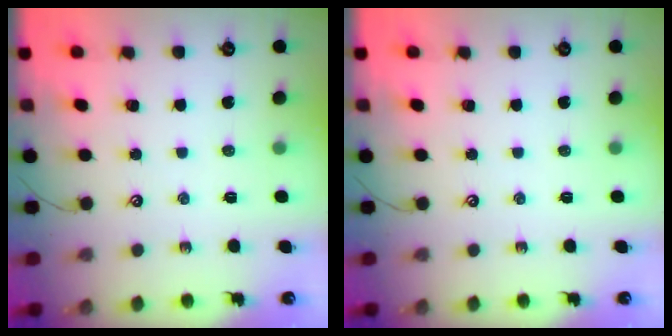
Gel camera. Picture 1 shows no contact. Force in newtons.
{"total": 0.0}